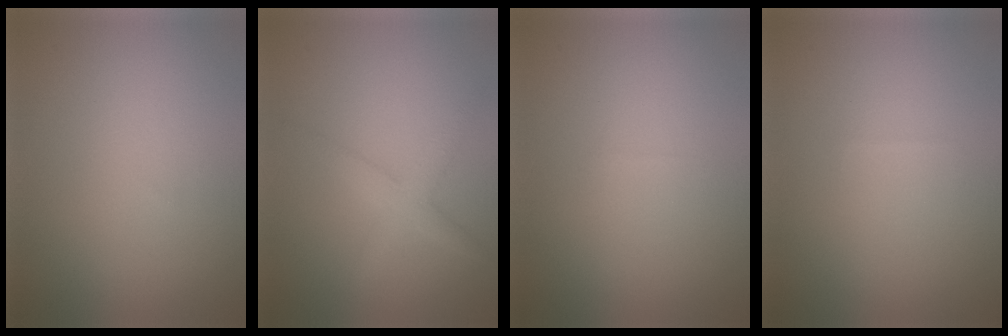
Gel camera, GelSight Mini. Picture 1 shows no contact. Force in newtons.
{"total": 2.4, "press": 2.4, "slide": 0.0}
{"total": 0.0}
{"total": 0.0}